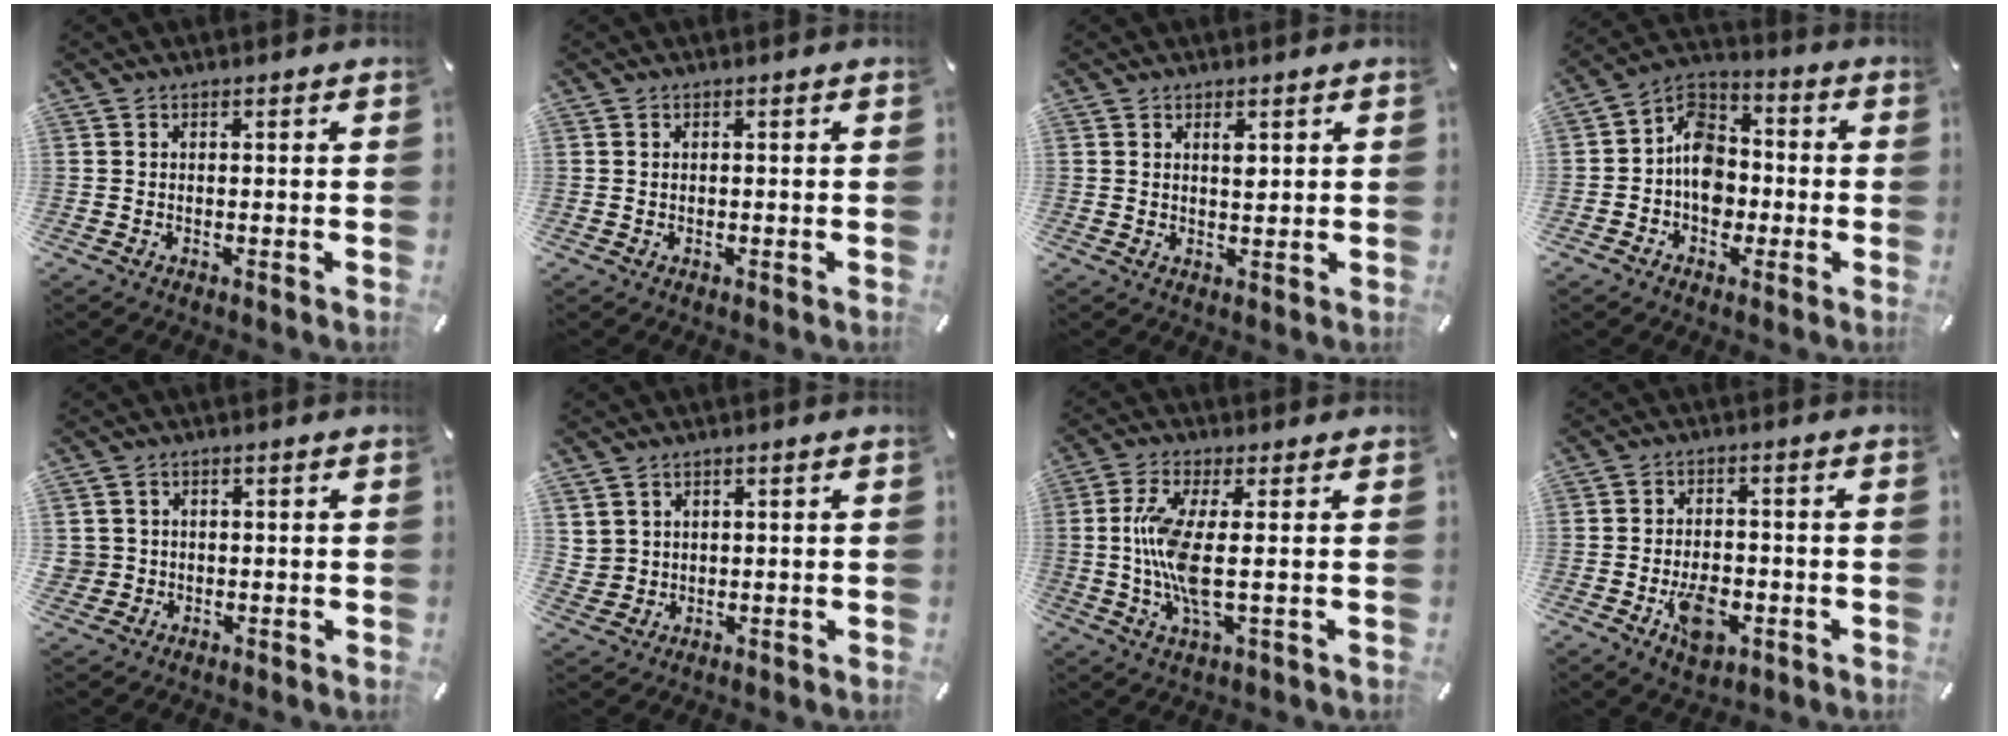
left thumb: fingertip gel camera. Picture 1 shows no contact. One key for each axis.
{"total": 0.7, "fx": 0.1, "fy": 0.5, "fz": 0.5, "tx": -0.010, "ty": 0.004, "tz": 0.001}
{"total": 2.1, "fx": 1.2, "fy": 0.8, "fz": 1.5, "tx": -0.017, "ty": -0.004, "tz": 0.016}
{"total": 10.6, "fx": -2.3, "fy": 8.8, "fz": 5.4, "tx": -0.112, "ty": 0.027, "tz": -0.042}
{"total": 3.2, "fx": 0.1, "fy": 3.1, "fz": -0.1, "tx": -0.003, "ty": 0.006, "tz": 0.001}
{"total": 3.5, "fx": 1.8, "fy": 3.0, "fz": -0.1, "tx": -0.010, "ty": -0.005, "tz": 0.035}
{"total": 10.7, "fx": 0.1, "fy": 2.8, "fz": 10.3, "tx": -0.222, "ty": -0.020, "tz": -0.002}
{"total": 8.2, "fx": -3.1, "fy": 4.8, "fz": 5.8, "tx": -0.106, "ty": 0.010, "tz": -0.053}